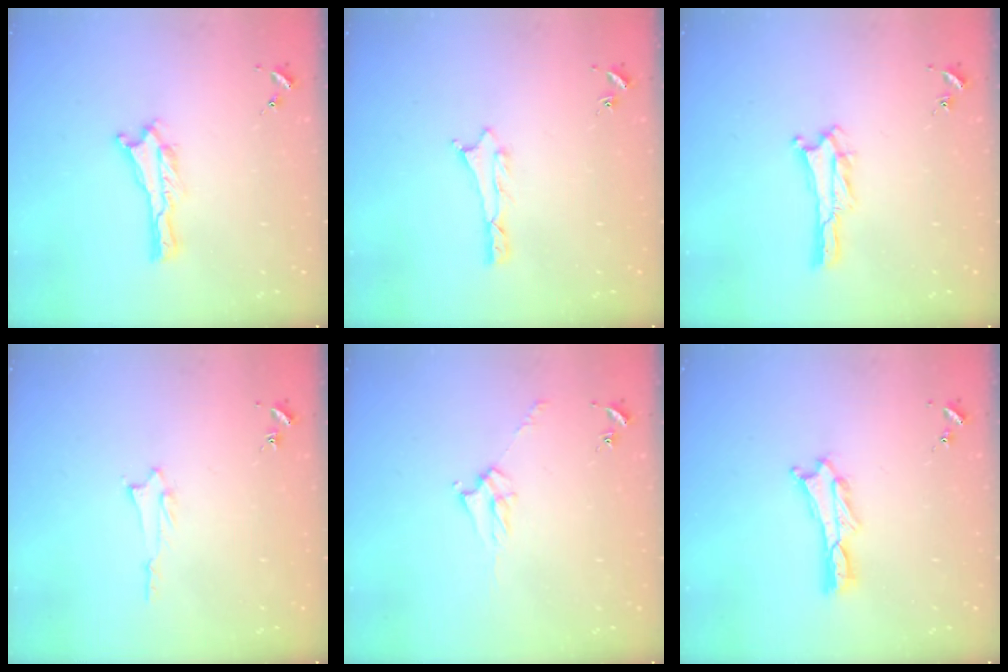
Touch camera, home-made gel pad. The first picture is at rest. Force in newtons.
{"total": 0.8, "press": 0.8, "slide": 0.2}
{"total": 1.3, "press": 1.3, "slide": 0.4}
{"total": 1.2, "press": 1.2, "slide": 0.1}
{"total": 4.2, "press": 4.2, "slide": 0.6}
{"total": 1.1, "press": 1.1, "slide": 0.2}